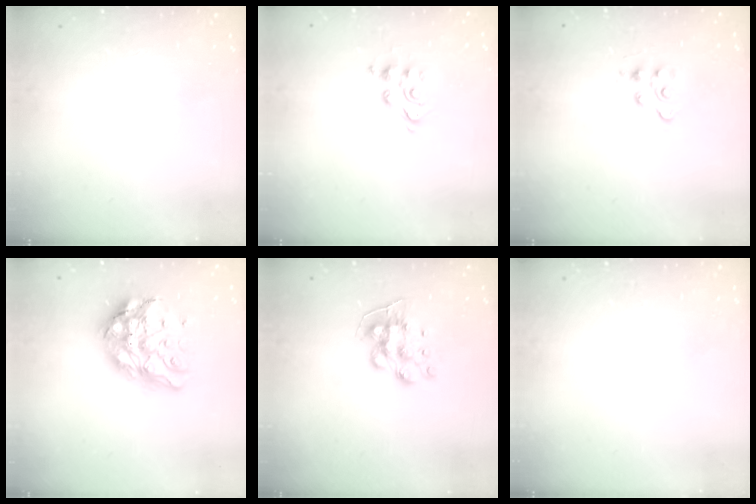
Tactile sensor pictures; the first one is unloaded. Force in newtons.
{"total": 5.7, "press": 5.7, "slide": 0.2}
{"total": 3.9, "press": 3.8, "slide": 0.7}
{"total": 15.3, "press": 15.2, "slide": 2.0}
{"total": 9.6, "press": 9.6, "slide": 0.7}
{"total": 0.0}